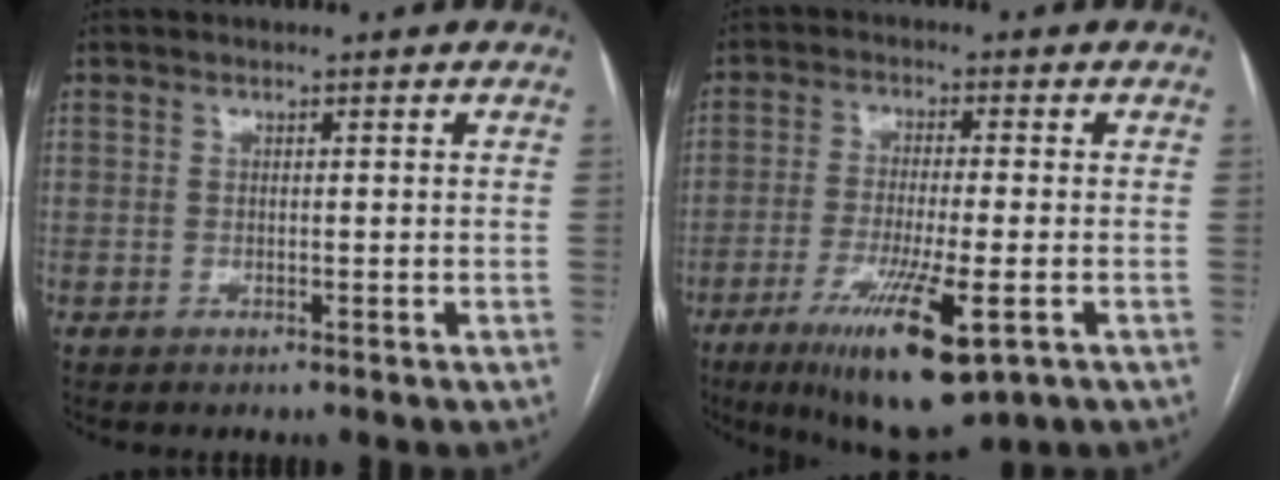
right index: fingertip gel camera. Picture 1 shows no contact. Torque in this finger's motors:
{"motor_torque": [1.54, -0.60, 0.76, 0.16]}